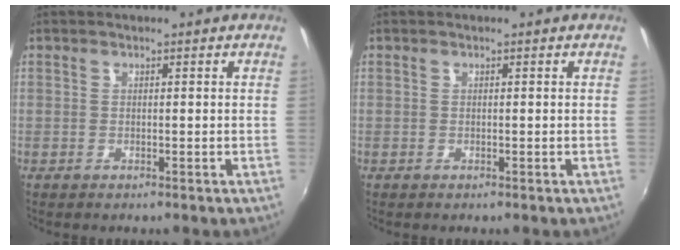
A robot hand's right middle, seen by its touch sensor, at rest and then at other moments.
{"total": 0.0}